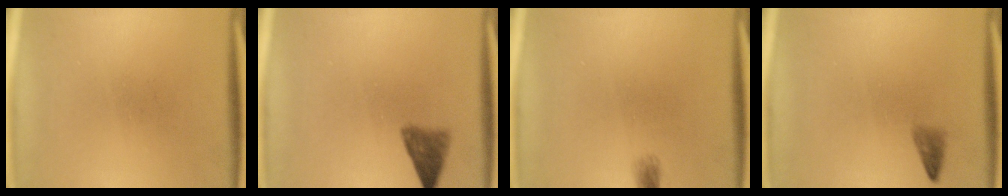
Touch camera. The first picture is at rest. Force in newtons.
{"total": 3.1}
{"total": 1.4}
{"total": 1.2}